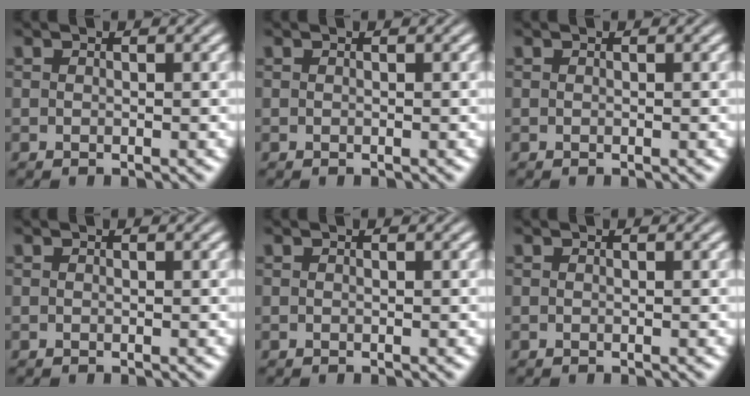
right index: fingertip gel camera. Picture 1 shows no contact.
{"total": 0.0}
{"total": 0.0}
{"total": 0.0}
{"total": 0.0}
{"total": 0.0}